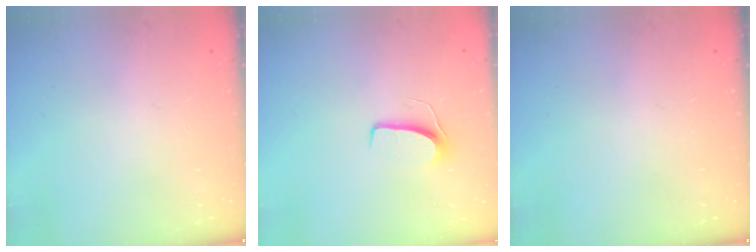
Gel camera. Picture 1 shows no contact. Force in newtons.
{"total": 6.6, "press": 6.6, "slide": 0.5}
{"total": 0.0}